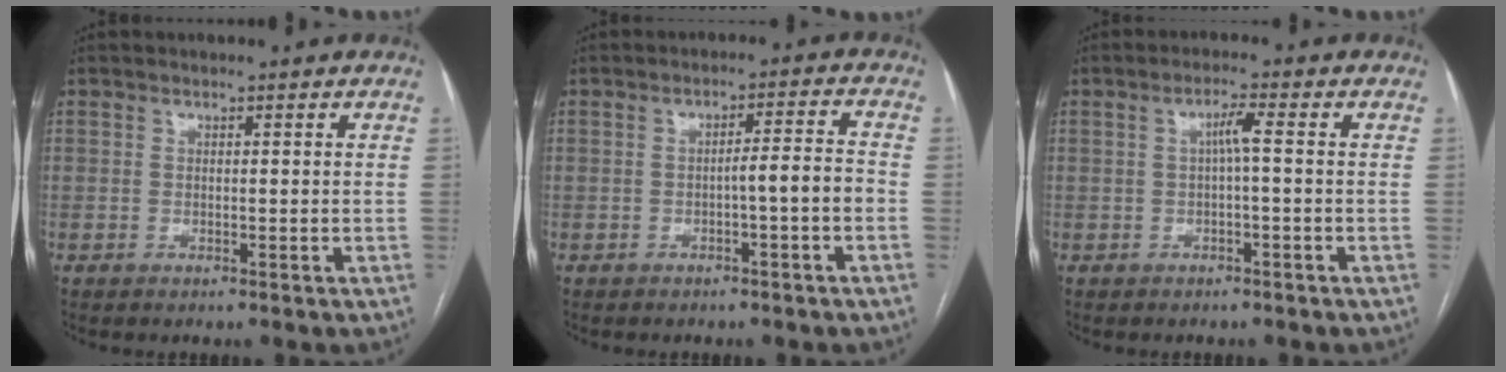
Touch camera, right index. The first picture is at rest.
{"total": 4.0, "force": [-1.4, -0.2, 3.8], "torque": [-0.050, 0.013, -0.021]}
{"total": 2.5, "force": [0.0, 0.0, 2.5], "torque": [-0.044, 0.008, 0.003]}